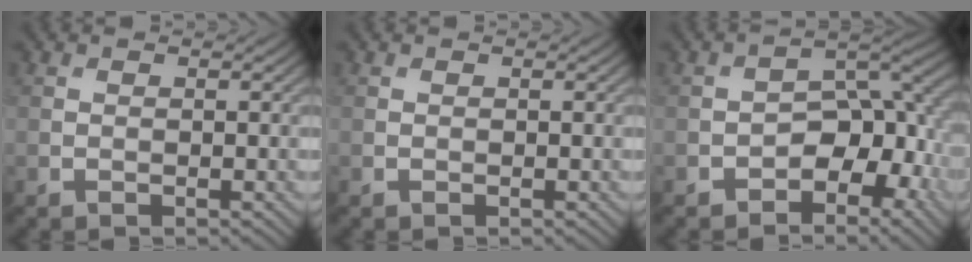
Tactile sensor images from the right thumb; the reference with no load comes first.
{"total": 0.0}
{"total": 8.3, "force": [-3.0, 5.0, 5.9], "torque": [-0.068, 0.001, -0.058]}